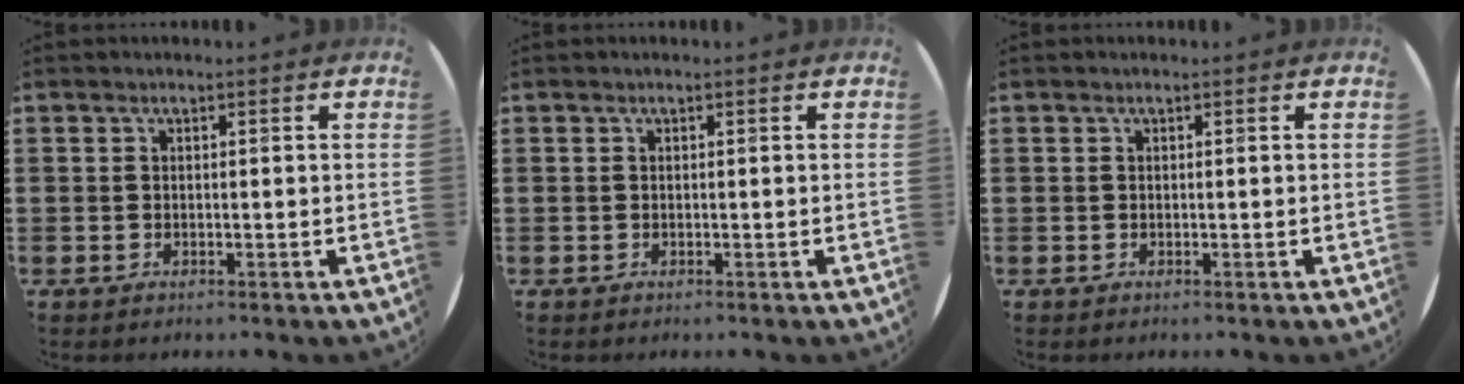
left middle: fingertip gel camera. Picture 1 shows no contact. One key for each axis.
{"total": 0.0}
{"total": 0.0}